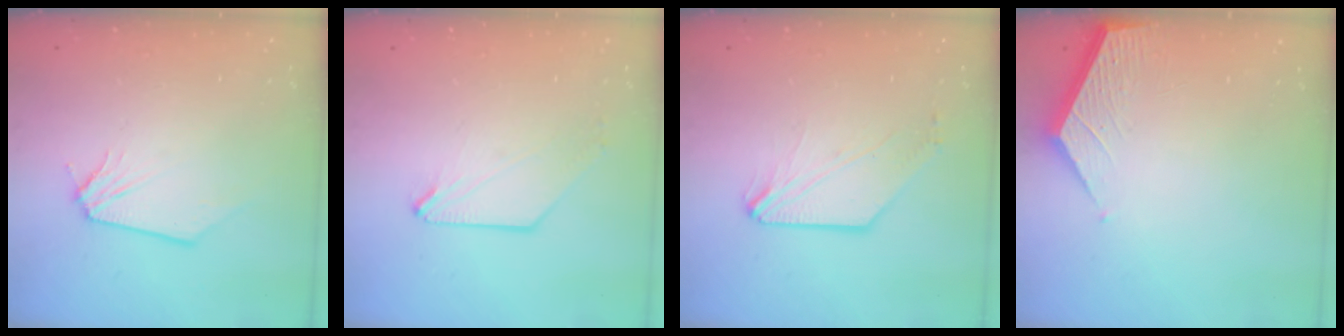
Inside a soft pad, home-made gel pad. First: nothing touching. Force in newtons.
{"total": 0.5, "press": 0.5, "slide": 0.0}
{"total": 1.3, "press": 1.3, "slide": 0.3}
{"total": 3.7, "press": 3.7, "slide": 0.3}